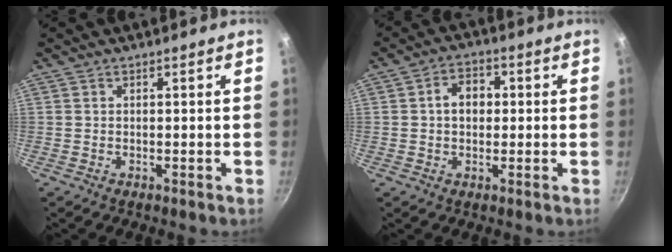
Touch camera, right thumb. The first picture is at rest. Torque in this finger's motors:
{"motor_torque": [-0.26, 1.24, 0.55, -0.60, 0.13]}